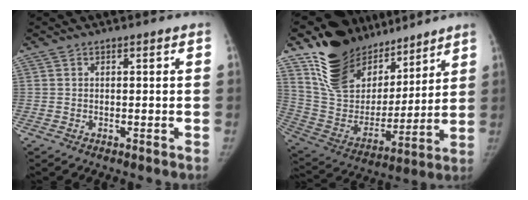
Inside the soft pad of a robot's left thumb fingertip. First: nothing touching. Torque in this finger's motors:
{"motor_torque": [0.65, 0.62, 1.45, -1.33, 0.09]}